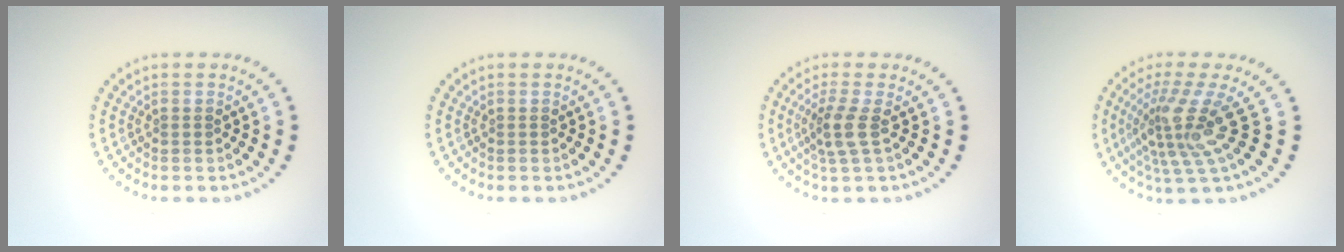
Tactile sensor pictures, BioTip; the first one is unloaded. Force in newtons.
{"total": 0.0}
{"total": 2.6, "press": 2.0, "slide": 1.7}
{"total": 4.7, "press": 3.1, "slide": 3.6}